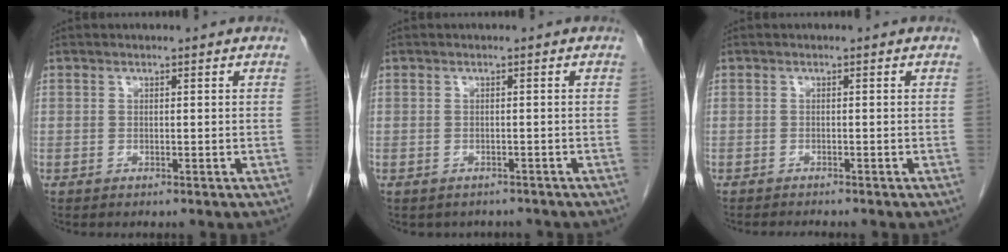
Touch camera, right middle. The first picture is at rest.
{"total": 3.1, "force": [-2.7, 1.6, 0.4], "torque": [-0.008, 0.005, -0.032]}
{"total": 1.9, "force": [-1.8, 0.0, 0.7], "torque": [-0.013, -0.005, -0.023]}